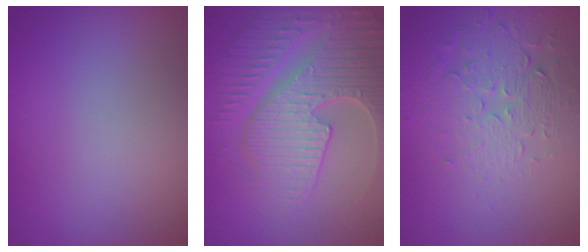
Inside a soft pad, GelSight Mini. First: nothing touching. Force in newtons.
{"total": 8.8, "press": 6.3, "slide": 6.1}
{"total": 4.4, "press": 3.5, "slide": 2.7}